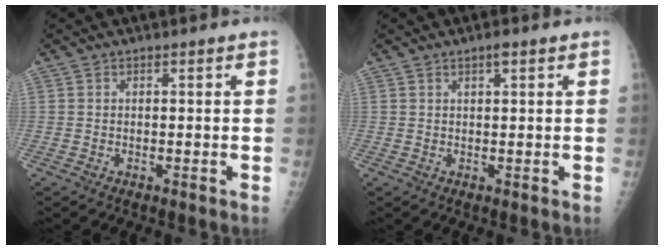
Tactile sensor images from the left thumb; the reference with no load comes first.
{"total": 1.4, "force": [0.9, 0.5, 1.0], "torque": [-0.013, -0.001, 0.011]}